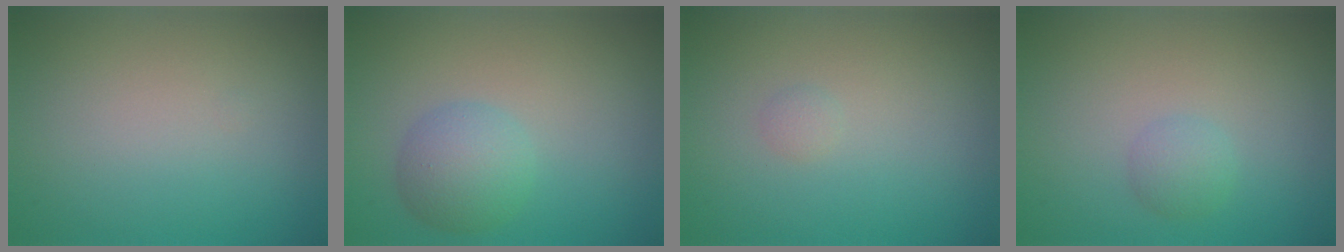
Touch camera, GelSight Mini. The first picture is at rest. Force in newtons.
{"total": 3.5, "press": 3.5, "slide": 0.2}
{"total": 0.5, "press": 0.5, "slide": 0.0}
{"total": 1.5, "press": 1.5, "slide": 0.1}